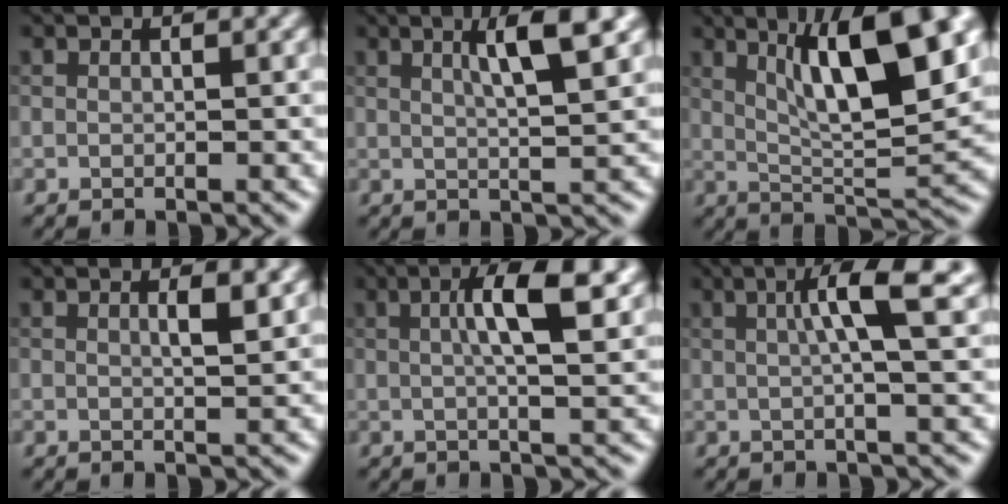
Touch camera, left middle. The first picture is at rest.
{"total": 5.0, "force": [2.0, 0.9, 4.5], "torque": [-0.066, 0.005, 0.030]}
{"total": 11.0, "force": [4.3, 2.7, 9.8], "torque": [-0.148, 0.006, 0.073]}
{"total": 1.8, "force": [0.5, 0.4, 1.6], "torque": [-0.025, 0.001, 0.005]}
{"total": 5.8, "force": [1.5, 1.3, 5.4], "torque": [-0.083, 0.008, 0.021]}
{"total": 5.6, "force": [1.4, 0.8, 5.4], "torque": [-0.082, 0.011, 0.020]}